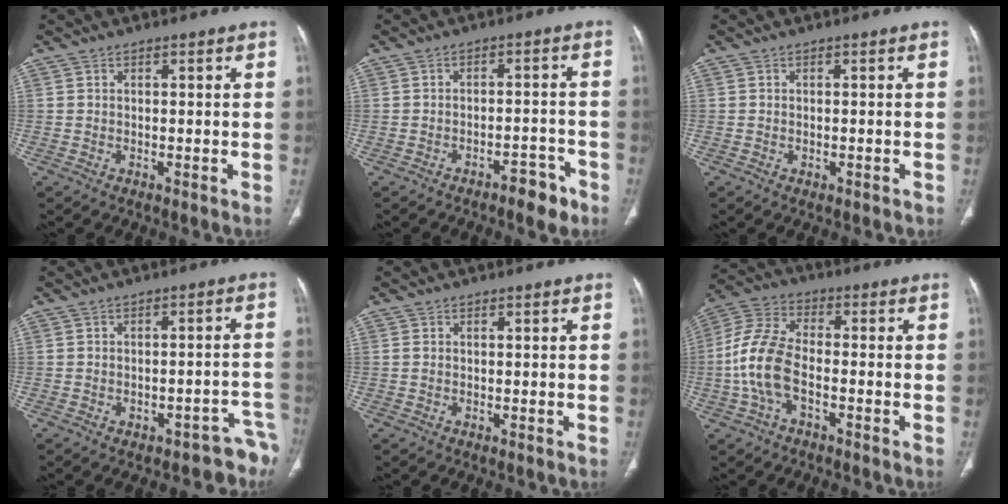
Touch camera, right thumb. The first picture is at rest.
{"total": 4.9, "force": [-3.4, 2.0, 2.9], "torque": [-0.028, 0.030, -0.043]}
{"total": 0.6, "force": [-0.3, 0.4, 0.3], "torque": [-0.005, 0.000, -0.001]}
{"total": 6.2, "force": [-4.4, 3.3, 2.9], "torque": [-0.002, 0.063, -0.053]}
{"total": 0.6, "force": [0.1, 0.3, 0.4], "torque": [-0.015, 0.009, 0.007]}
{"total": 11.4, "force": [-2.7, 6.3, 9.1], "torque": [-0.200, 0.032, -0.059]}